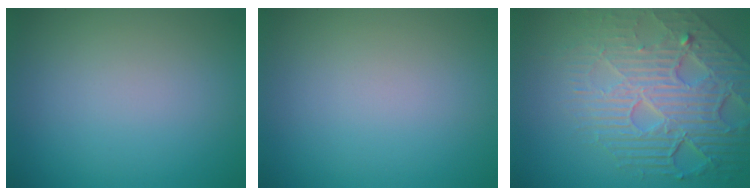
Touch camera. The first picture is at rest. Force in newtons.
{"total": 0.0}
{"total": 8.7, "press": 5.9, "slide": 6.5}